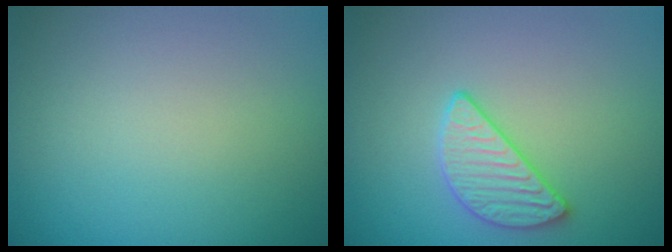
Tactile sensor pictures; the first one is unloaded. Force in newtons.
{"total": 2.8, "press": 2.7, "slide": 0.7}